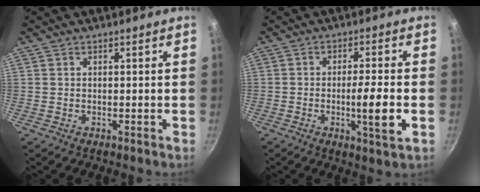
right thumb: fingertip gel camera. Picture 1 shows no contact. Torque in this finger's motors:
{"motor_torque": [2.65, 1.20, 1.41, -1.37, 0.49]}